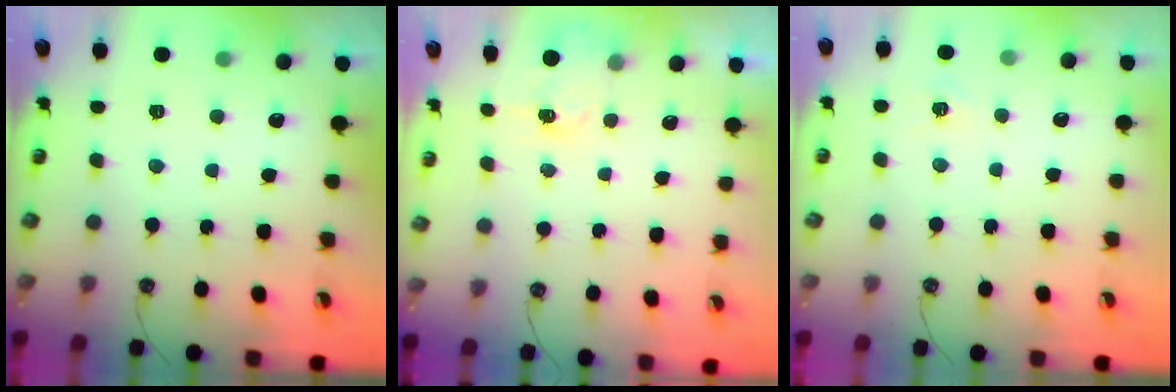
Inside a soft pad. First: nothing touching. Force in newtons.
{"total": 2.5, "press": 2.4, "slide": 0.4}
{"total": 5.1, "press": 5.1, "slide": 0.4}